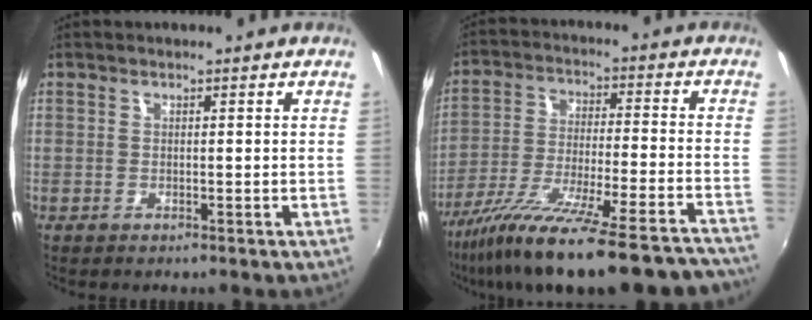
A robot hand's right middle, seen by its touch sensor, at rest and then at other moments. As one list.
[{"total": 26.9, "force": [-22.7, 3.9, 14.0], "torque": [-0.241, -0.072, -0.338]}]